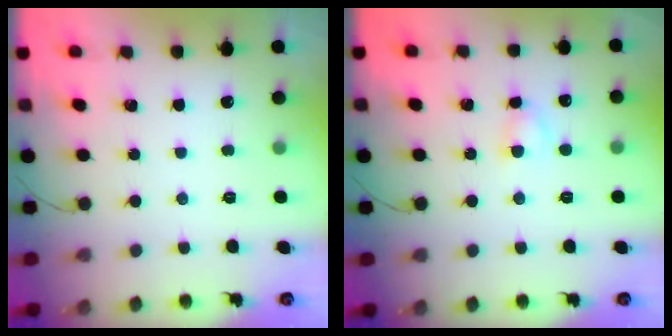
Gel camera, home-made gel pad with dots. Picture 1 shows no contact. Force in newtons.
{"total": 3.0, "press": 2.7, "slide": 1.2}